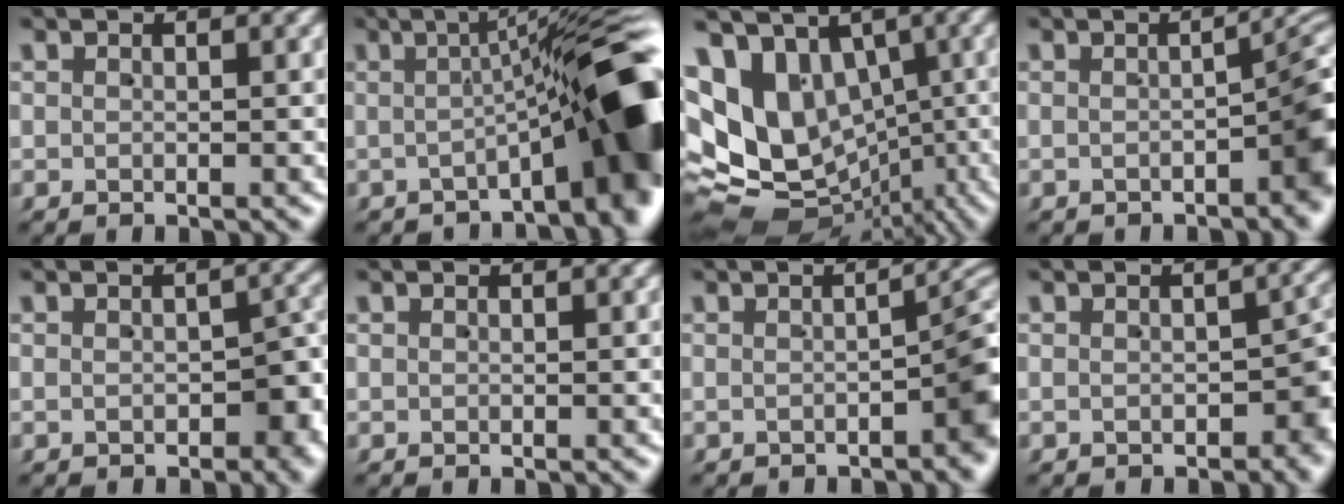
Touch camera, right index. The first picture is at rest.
{"total": 12.4, "force": [-2.7, 3.5, 11.6], "torque": [-0.129, 0.014, -0.045]}
{"total": 19.2, "force": [-2.5, 16.2, 10.1], "torque": [-0.238, -0.063, -0.028]}
{"total": 5.0, "force": [-1.5, 1.7, 4.5], "torque": [-0.047, 0.014, -0.029]}
{"total": 3.3, "force": [-1.3, 1.8, 2.5], "torque": [-0.028, -0.003, -0.016]}
{"total": 0.0}
{"total": 4.3, "force": [-1.4, 1.4, 3.8], "torque": [-0.043, 0.011, -0.027]}
{"total": 3.3, "force": [-1.4, 1.8, 2.4], "torque": [-0.016, -0.004, -0.020]}